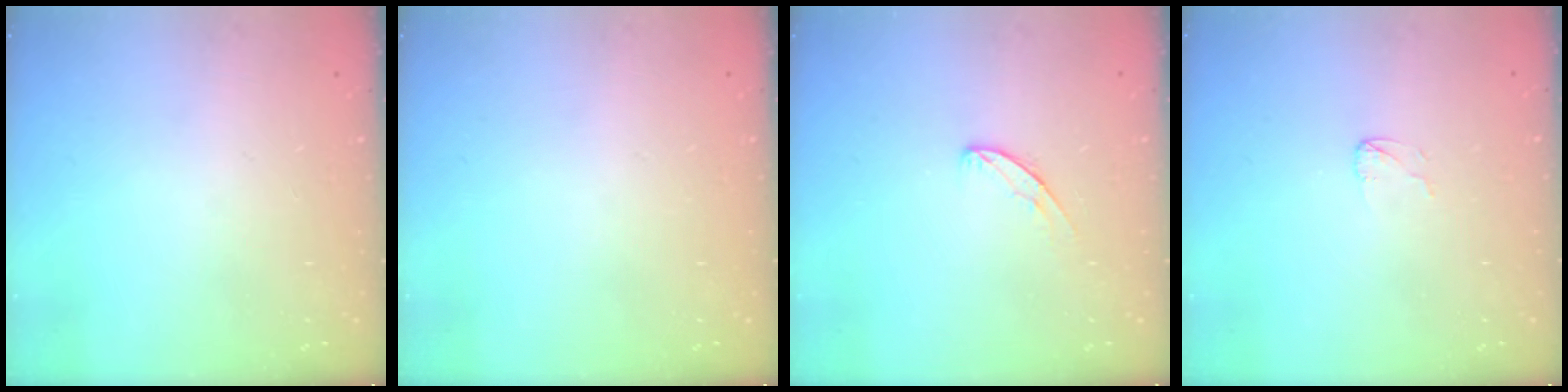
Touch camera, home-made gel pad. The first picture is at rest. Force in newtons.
{"total": 0.0}
{"total": 5.6, "press": 5.6, "slide": 0.4}
{"total": 2.6, "press": 2.6, "slide": 0.2}